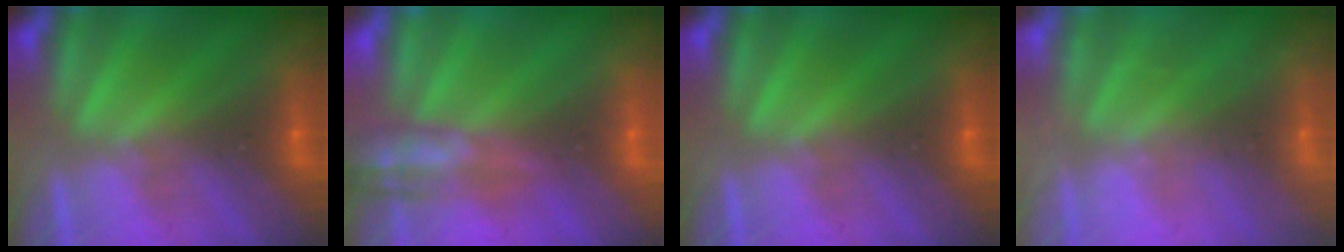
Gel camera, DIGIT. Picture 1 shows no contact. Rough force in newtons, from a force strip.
{"total": 2.8}
{"total": 0.0}
{"total": 2.2}